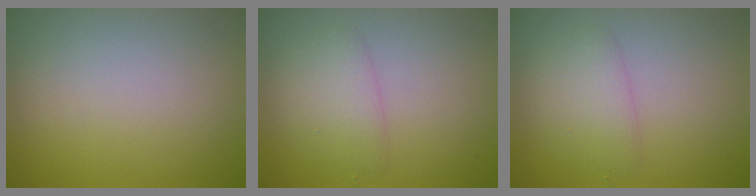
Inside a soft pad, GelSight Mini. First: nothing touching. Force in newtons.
{"total": 2.6, "press": 2.6, "slide": 0.1}
{"total": 2.6, "press": 2.6, "slide": 0.1}